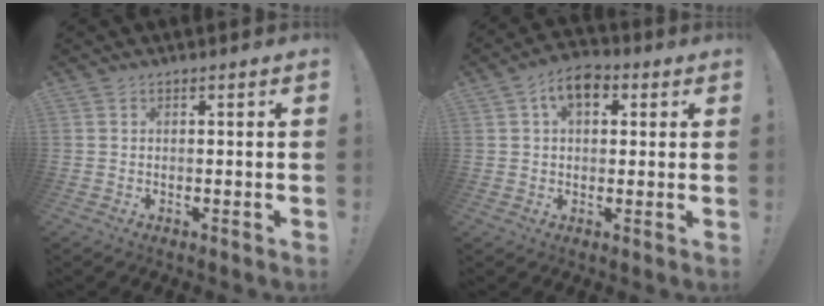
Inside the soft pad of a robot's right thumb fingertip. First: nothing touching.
{"total": 7.9, "force": [2.9, 5.1, 5.3], "torque": [-0.080, 0.005, 0.053]}